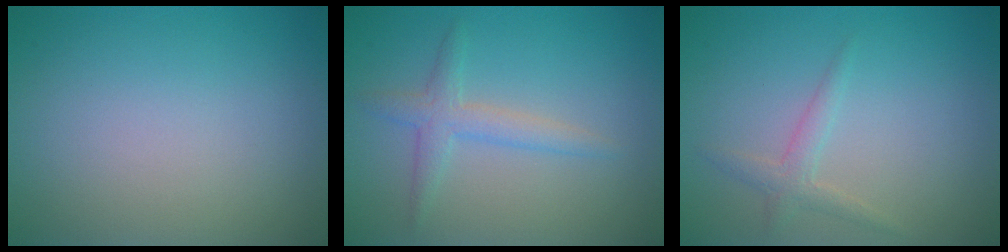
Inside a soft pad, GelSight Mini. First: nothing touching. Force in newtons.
{"total": 2.3, "press": 2.3, "slide": 0.1}
{"total": 1.4, "press": 1.4, "slide": 0.0}